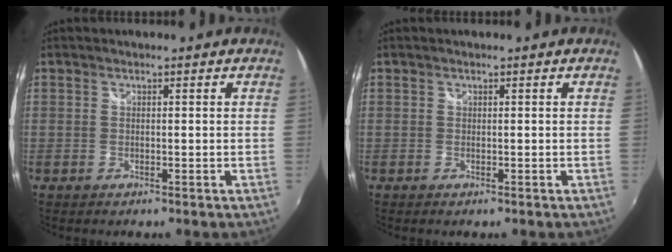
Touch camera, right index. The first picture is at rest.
{"total": 0.0}